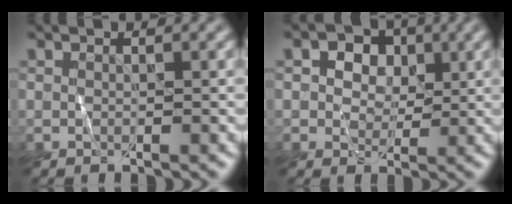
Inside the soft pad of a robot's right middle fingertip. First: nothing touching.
{"total": 4.9, "force": [2.2, 3.6, 2.5], "torque": [-0.030, 0.021, 0.011]}